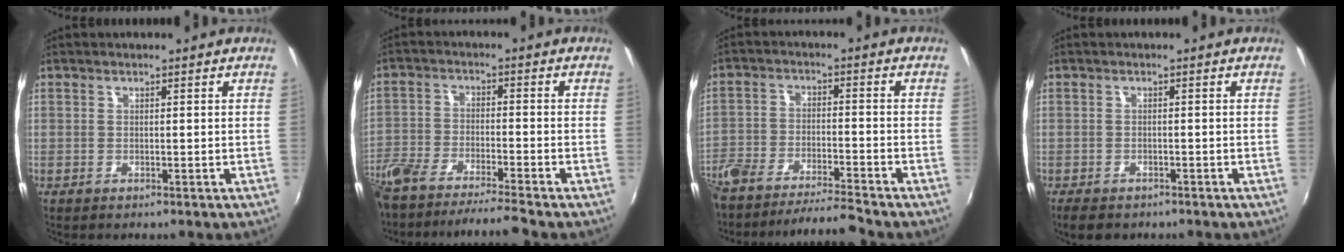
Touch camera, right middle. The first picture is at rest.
{"total": 12.1, "force": [-10.8, 0.2, 5.6], "torque": [-0.133, -0.023, -0.197]}
{"total": 11.8, "force": [-10.8, 0.6, 4.7], "torque": [-0.117, -0.011, -0.193]}
{"total": 3.8, "force": [-2.9, 1.8, 1.7], "torque": [-0.044, -0.012, -0.046]}